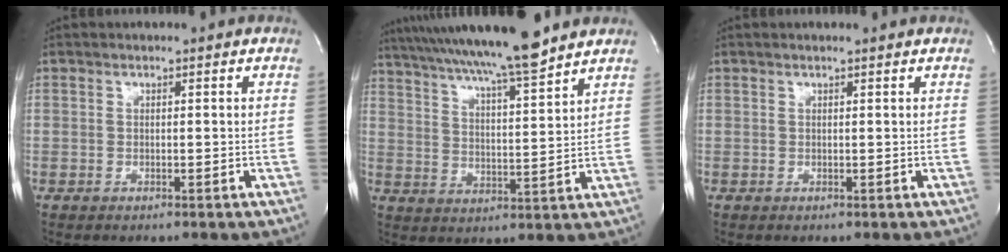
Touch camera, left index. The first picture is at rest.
{"total": 16.9, "force": [14.6, -0.4, 8.6], "torque": [-0.152, 0.015, 0.229]}
{"total": 1.3, "force": [1.2, -0.2, 0.5], "torque": [-0.012, 0.006, 0.018]}